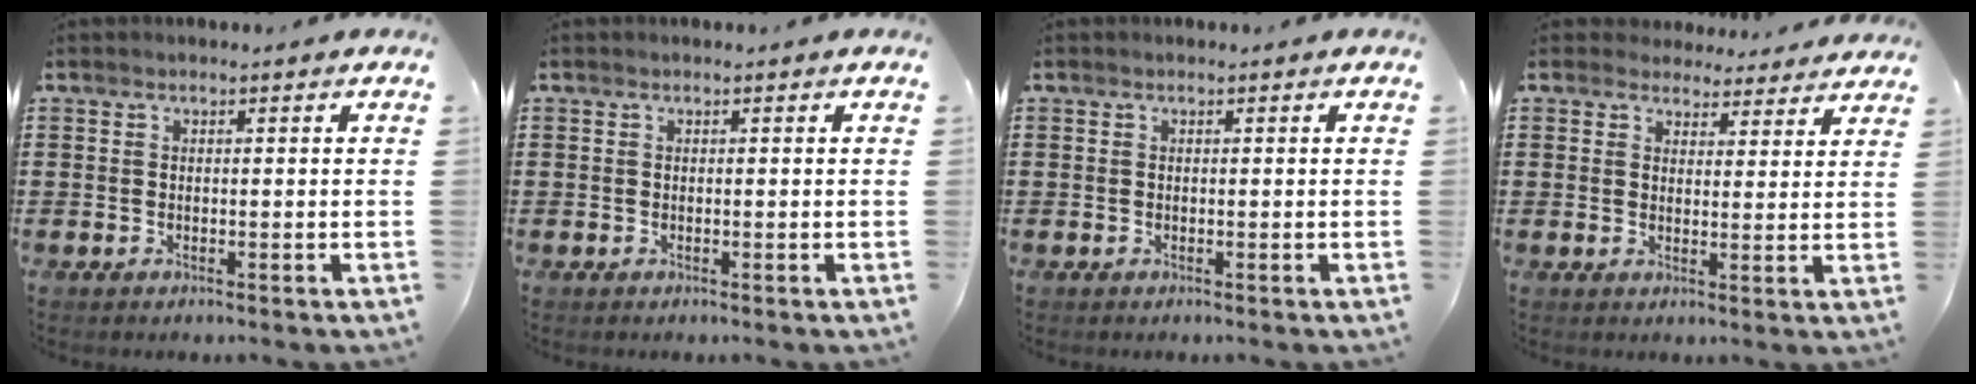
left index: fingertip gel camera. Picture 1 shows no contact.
{"total": 0.0}
{"total": 0.0}
{"total": 3.7, "force": [3.6, 1.0, 0.3], "torque": [-0.011, -0.014, 0.065]}